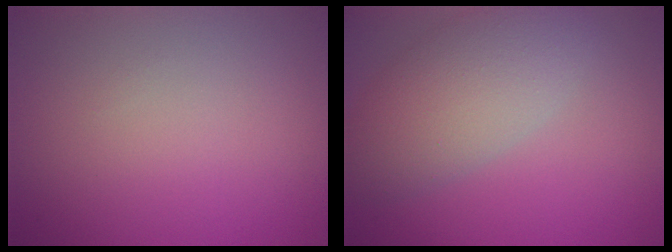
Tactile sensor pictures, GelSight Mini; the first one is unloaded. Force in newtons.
{"total": 5.6, "press": 5.6, "slide": 0.3}